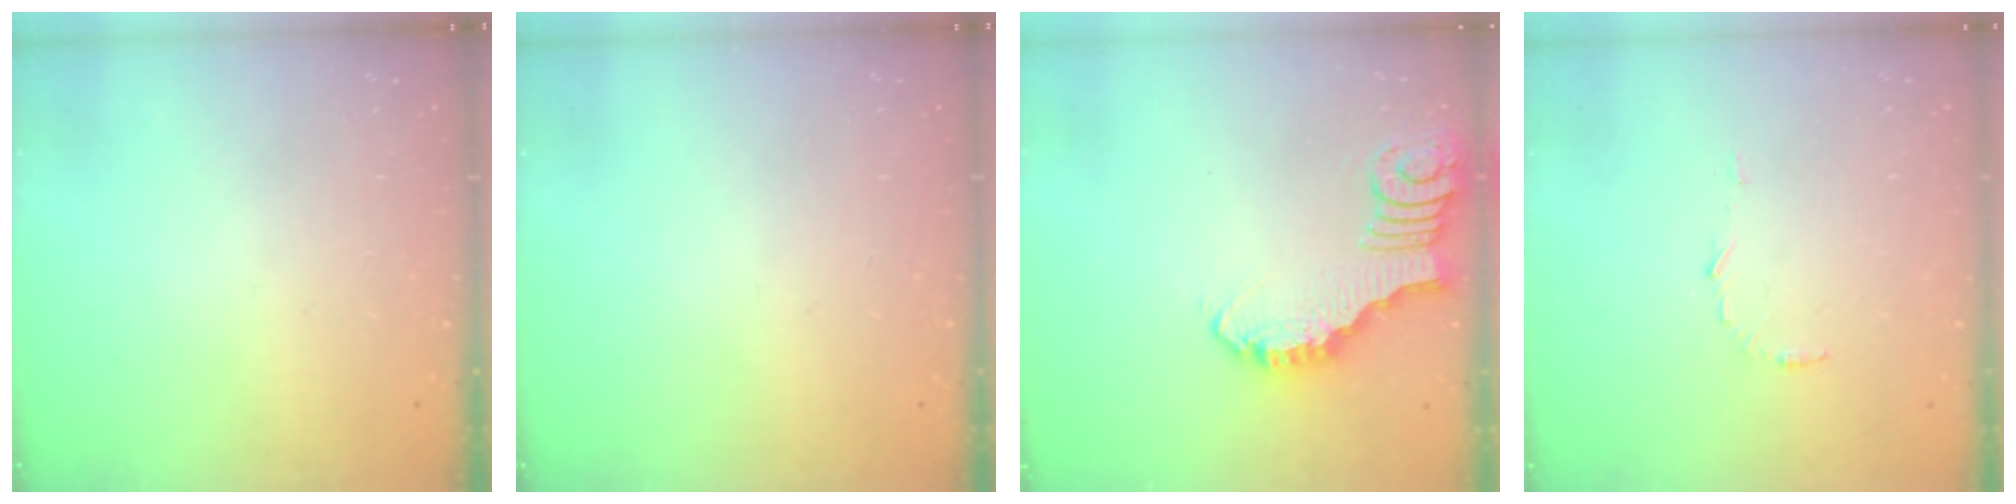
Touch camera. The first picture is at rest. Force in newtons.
{"total": 0.0}
{"total": 2.7, "press": 2.7, "slide": 0.2}
{"total": 5.2, "press": 5.2, "slide": 0.5}